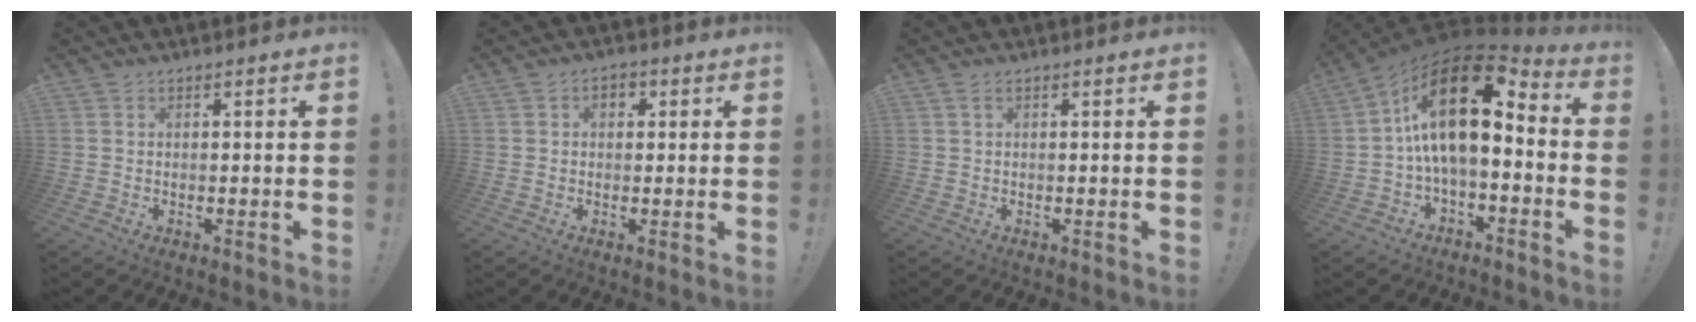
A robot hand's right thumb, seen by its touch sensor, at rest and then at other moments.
{"total": 3.1, "force": [0.6, 2.3, 2.0], "torque": [-0.025, 0.005, 0.008]}
{"total": 1.1, "force": [0.4, 0.3, 0.9], "torque": [-0.015, -0.001, 0.006]}
{"total": 18.9, "force": [3.5, 8.6, 16.5], "torque": [-0.295, -0.020, 0.061]}